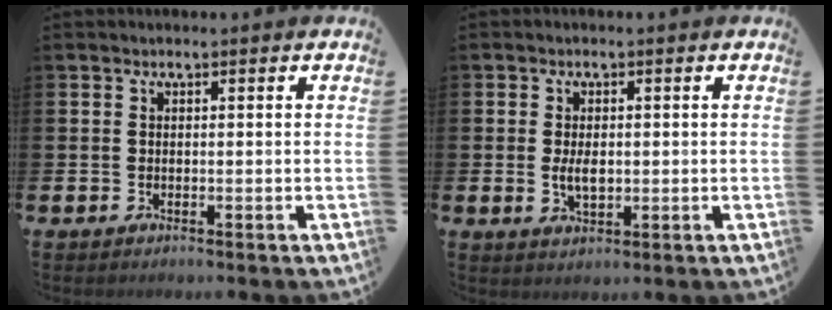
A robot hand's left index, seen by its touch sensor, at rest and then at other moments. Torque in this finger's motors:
{"motor_torque": [0.73, 0.04, 0.14, 0.10]}